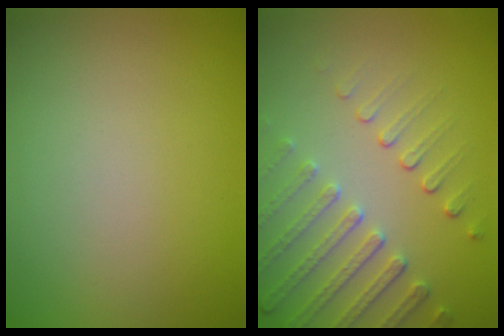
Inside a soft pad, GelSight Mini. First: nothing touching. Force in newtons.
{"total": 4.7, "press": 3.6, "slide": 3.0}